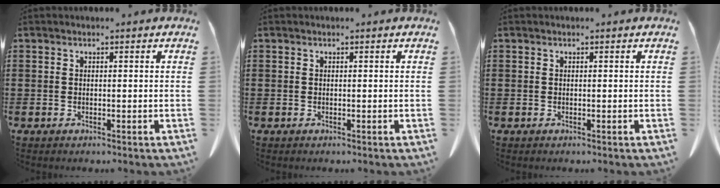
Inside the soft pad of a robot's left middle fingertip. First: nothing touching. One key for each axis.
{"total": 0.0}
{"total": 0.0}